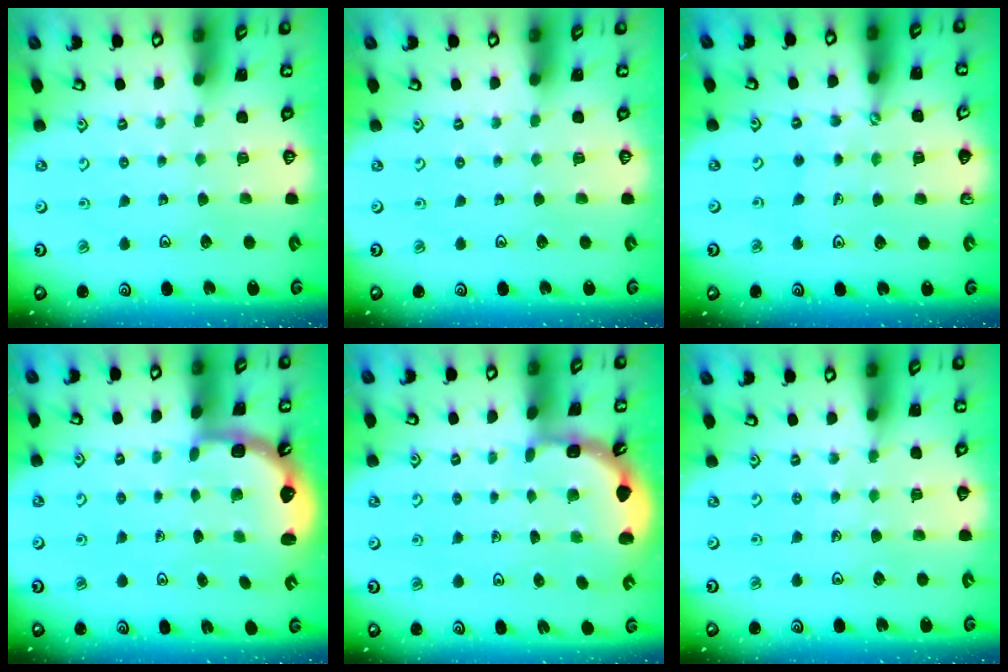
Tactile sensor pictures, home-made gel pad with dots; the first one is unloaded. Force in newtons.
{"total": 0.0}
{"total": 2.4, "press": 2.0, "slide": 1.3}
{"total": 2.8, "press": 2.2, "slide": 1.8}
{"total": 1.9, "press": 1.8, "slide": 0.6}
{"total": 4.7, "press": 4.2, "slide": 2.1}